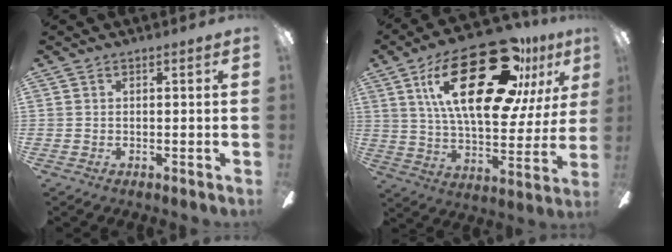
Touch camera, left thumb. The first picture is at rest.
{"total": 30.1, "force": [14.8, 12.0, 23.3], "torque": [-0.378, -0.070, 0.241]}